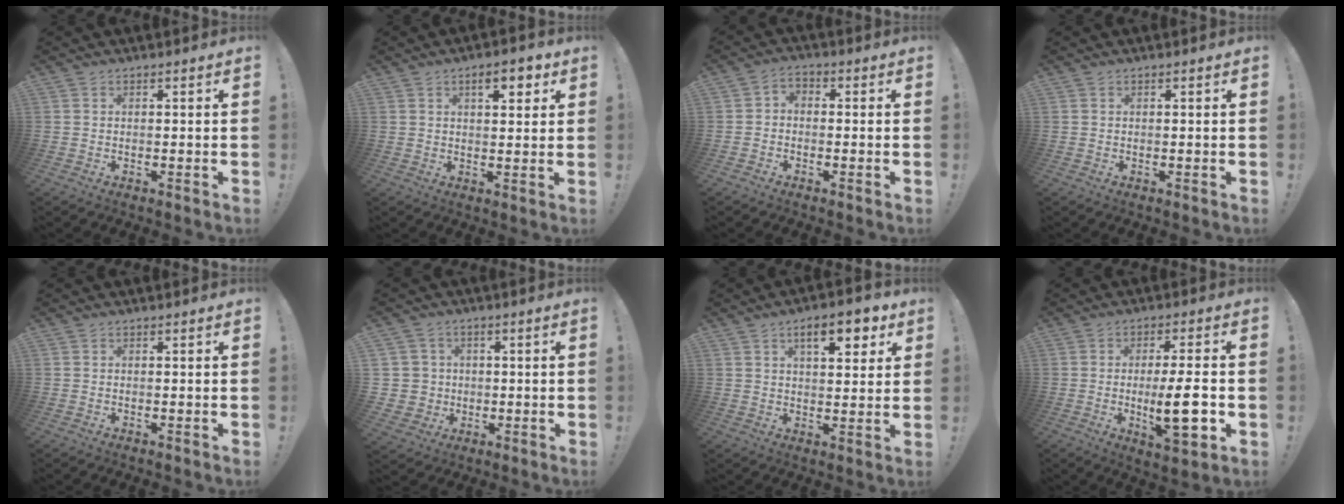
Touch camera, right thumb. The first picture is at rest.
{"total": 6.4, "force": [3.0, 2.7, 4.9], "torque": [-0.054, -0.007, 0.043]}
{"total": 2.8, "force": [-1.8, 1.6, 1.4], "torque": [-0.026, 0.005, -0.037]}
{"total": 0.0}
{"total": 0.0}
{"total": 6.8, "force": [0.5, 6.7, 0.9], "torque": [-0.026, 0.002, 0.018]}
{"total": 10.0, "force": [4.9, 3.8, 7.8], "torque": [-0.101, -0.016, 0.077]}
{"total": 12.8, "force": [-2.1, 2.6, 12.3], "torque": [-0.200, -0.006, -0.038]}